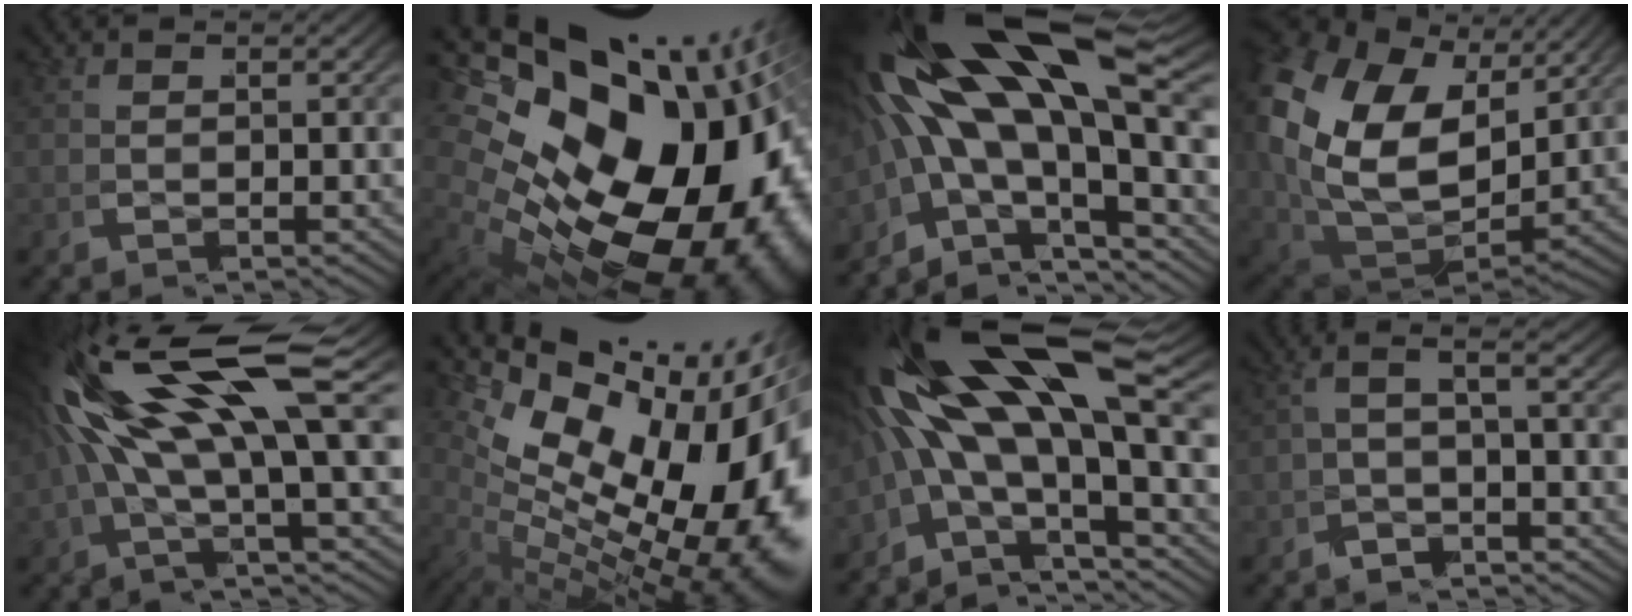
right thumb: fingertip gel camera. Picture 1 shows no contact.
{"total": 24.1, "force": [-1.9, 16.2, 17.7], "torque": [-0.289, -0.053, -0.008]}
{"total": 13.8, "force": [-0.6, 8.0, 11.2], "torque": [-0.218, -0.019, -0.004]}
{"total": 14.3, "force": [0.9, 10.8, 9.3], "torque": [-0.240, -0.056, 0.036]}
{"total": 9.5, "force": [0.4, 3.9, 8.7], "torque": [-0.183, -0.002, 0.013]}
{"total": 23.0, "force": [-1.4, 15.6, 16.9], "torque": [-0.277, -0.058, 0.002]}
{"total": 12.1, "force": [-0.4, 6.7, 10.0], "torque": [-0.189, -0.014, -0.005]}
{"total": 2.3, "force": [-0.8, 0.5, 2.1], "torque": [-0.032, 0.012, -0.018]}